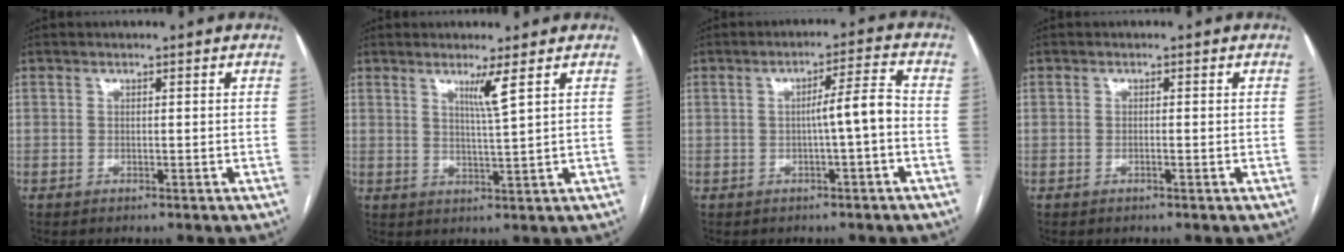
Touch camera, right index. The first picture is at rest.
{"total": 3.5, "force": [1.9, -1.1, 2.7], "torque": [-0.050, -0.014, 0.037]}
{"total": 4.9, "force": [-0.9, -0.3, 4.8], "torque": [-0.070, 0.012, -0.014]}
{"total": 0.5, "force": [-0.2, 0.0, 0.5], "torque": [-0.010, 0.001, -0.003]}